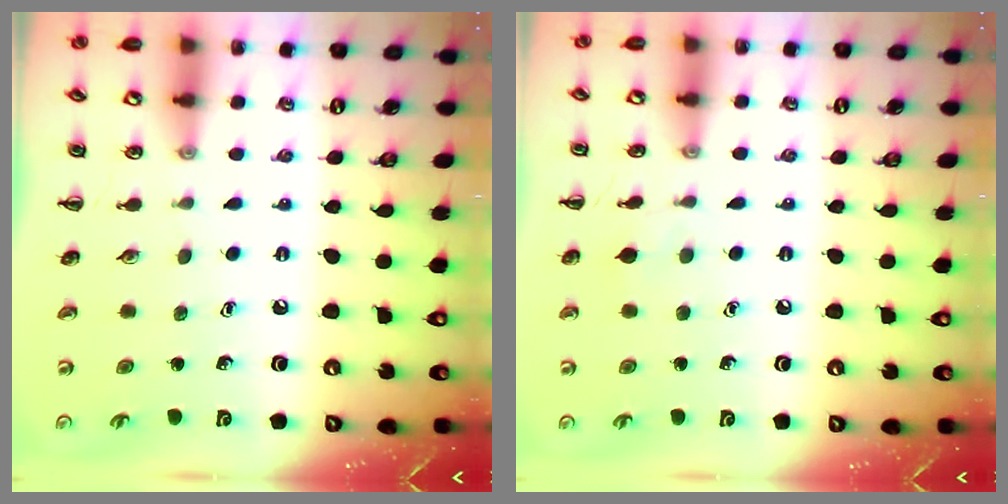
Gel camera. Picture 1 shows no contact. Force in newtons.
{"total": 4.7, "press": 4.4, "slide": 1.8}